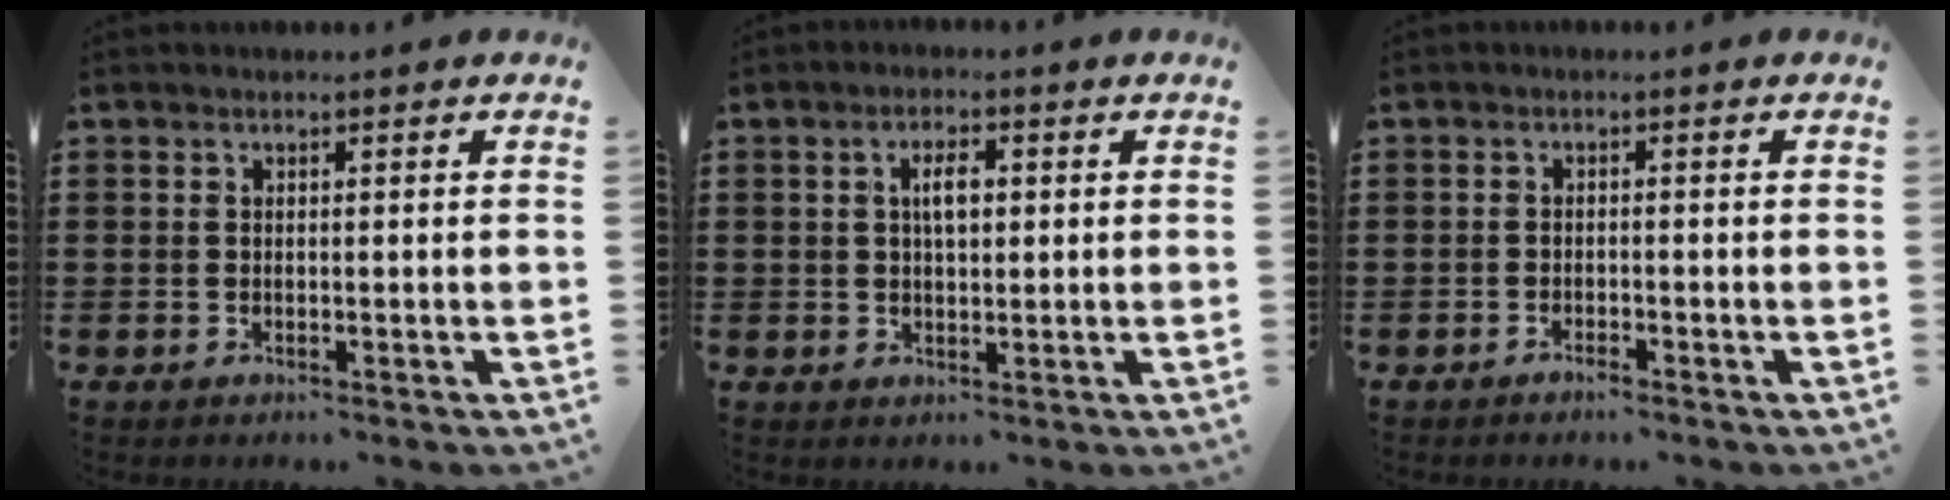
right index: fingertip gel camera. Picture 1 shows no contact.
{"total": 3.4, "force": [0.7, 1.4, 3.0], "torque": [-0.045, 0.001, 0.006]}
{"total": 1.0, "force": [-1.0, 0.1, 0.3], "torque": [-0.009, -0.002, -0.018]}